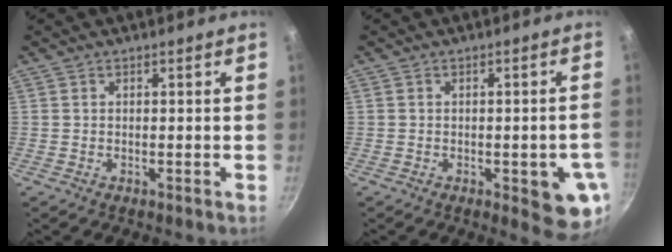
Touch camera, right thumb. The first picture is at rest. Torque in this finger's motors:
{"motor_torque": [1.23, 0.93, -0.09, 0.06, 0.02]}